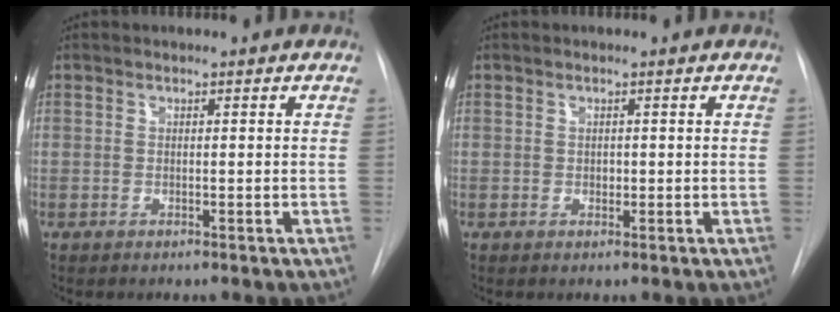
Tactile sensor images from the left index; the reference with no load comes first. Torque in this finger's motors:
{"motor_torque": [0.31, 0.09, -0.05, -0.01]}